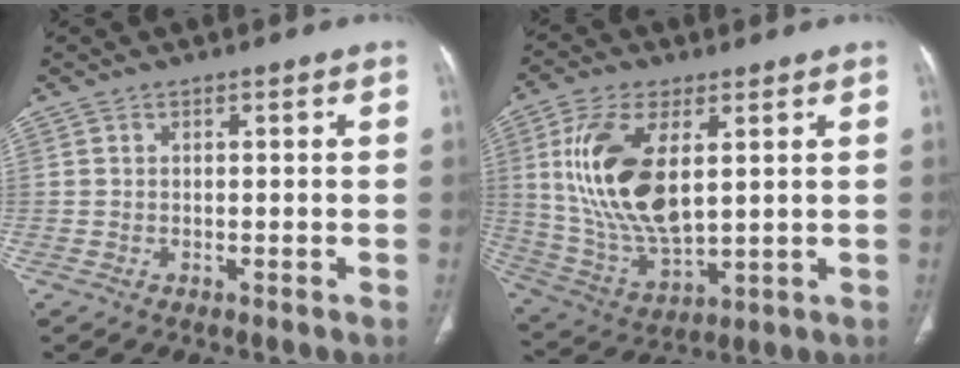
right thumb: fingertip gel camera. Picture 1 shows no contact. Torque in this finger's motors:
{"motor_torque": [0.47, 4.54, 1.71, 0.64, 0.53]}